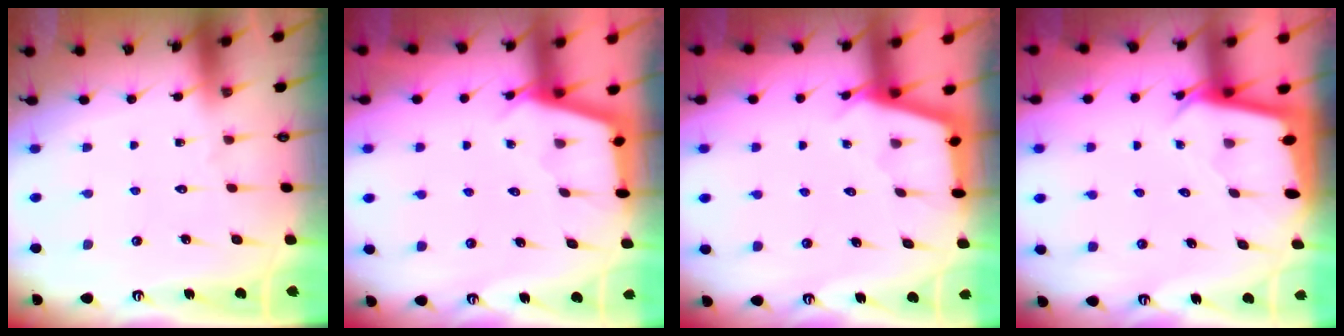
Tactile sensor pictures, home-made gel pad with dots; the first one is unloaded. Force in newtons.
{"total": 2.8, "press": 2.8, "slide": 0.4}
{"total": 3.0, "press": 3.0, "slide": 0.3}
{"total": 2.3, "press": 2.3, "slide": 0.1}